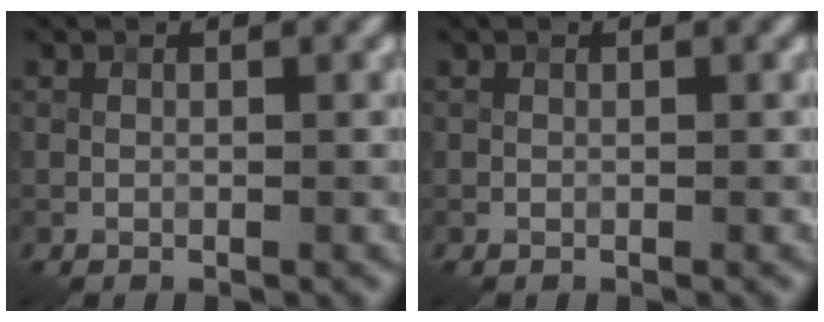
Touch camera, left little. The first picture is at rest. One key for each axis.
{"total": 0.0}